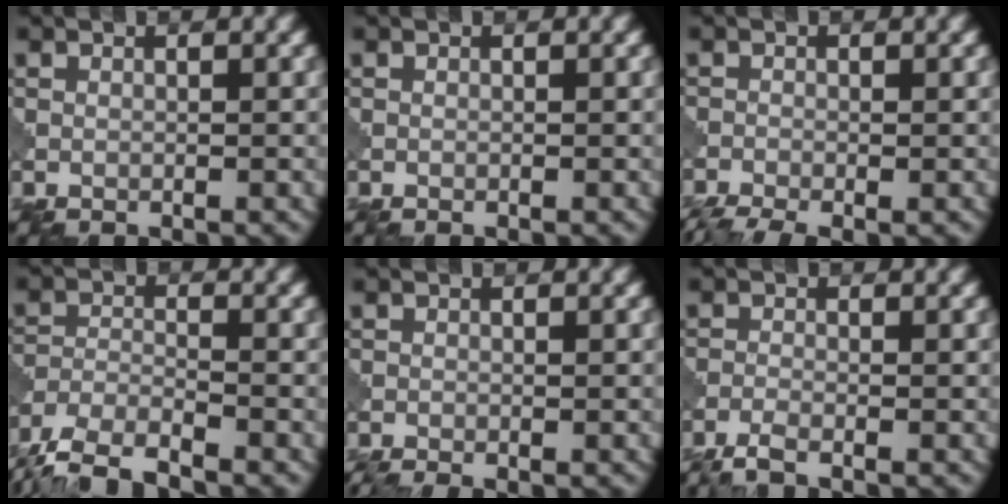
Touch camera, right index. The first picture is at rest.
{"total": 0.0}
{"total": 3.8, "force": [-2.9, 0.8, 2.3], "torque": [-0.042, -0.012, -0.060]}
{"total": 6.2, "force": [-5.3, 1.3, 2.8], "torque": [-0.057, -0.010, -0.106]}
{"total": 1.8, "force": [-1.5, 0.3, 1.1], "torque": [-0.020, -0.006, -0.030]}
{"total": 1.9, "force": [-1.5, 0.3, 1.2], "torque": [-0.026, -0.004, -0.040]}